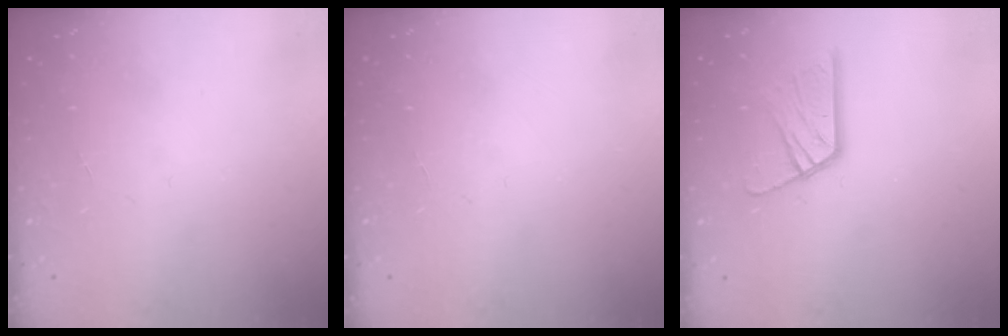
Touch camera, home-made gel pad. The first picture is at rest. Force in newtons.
{"total": 0.0}
{"total": 11.5, "press": 11.5, "slide": 1.2}